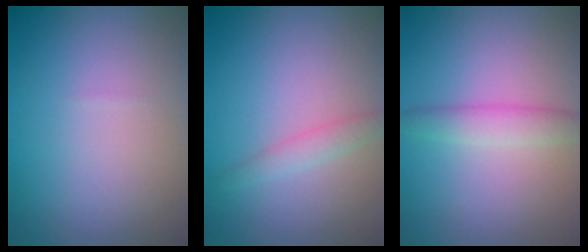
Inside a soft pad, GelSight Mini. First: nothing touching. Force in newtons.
{"total": 1.4, "press": 1.4, "slide": 0.0}
{"total": 2.1, "press": 2.1, "slide": 0.1}